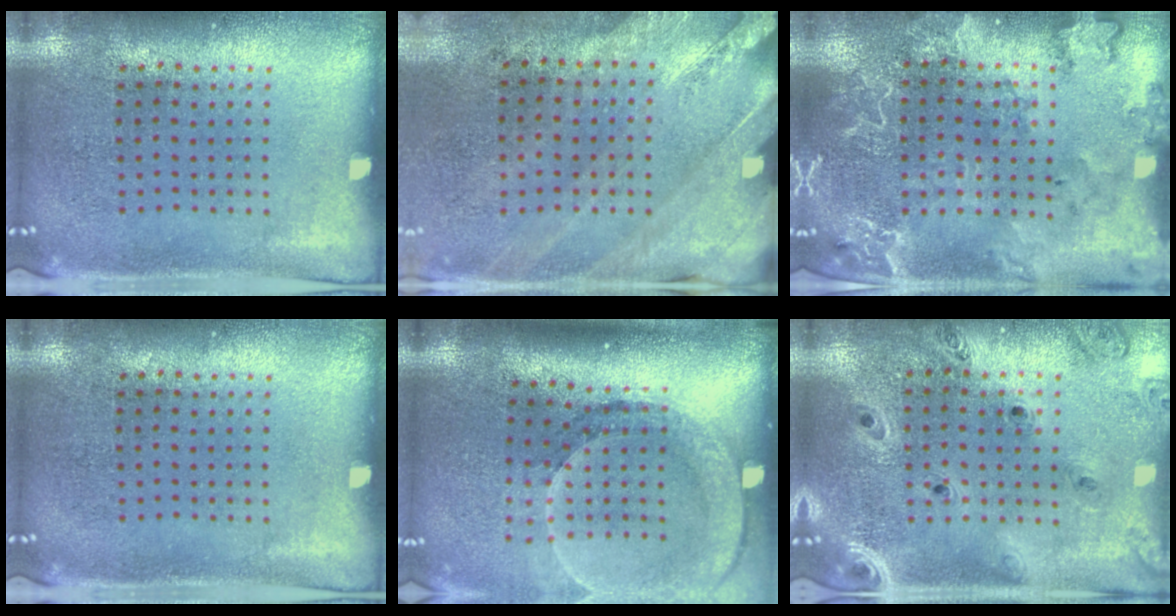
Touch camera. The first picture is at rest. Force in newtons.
{"total": 2.5, "press": 2.0, "slide": 1.4}
{"total": 2.4, "press": 2.3, "slide": 0.6}
{"total": 0.0}
{"total": 2.8, "press": 2.1, "slide": 1.8}
{"total": 1.3, "press": 1.3, "slide": 0.2}